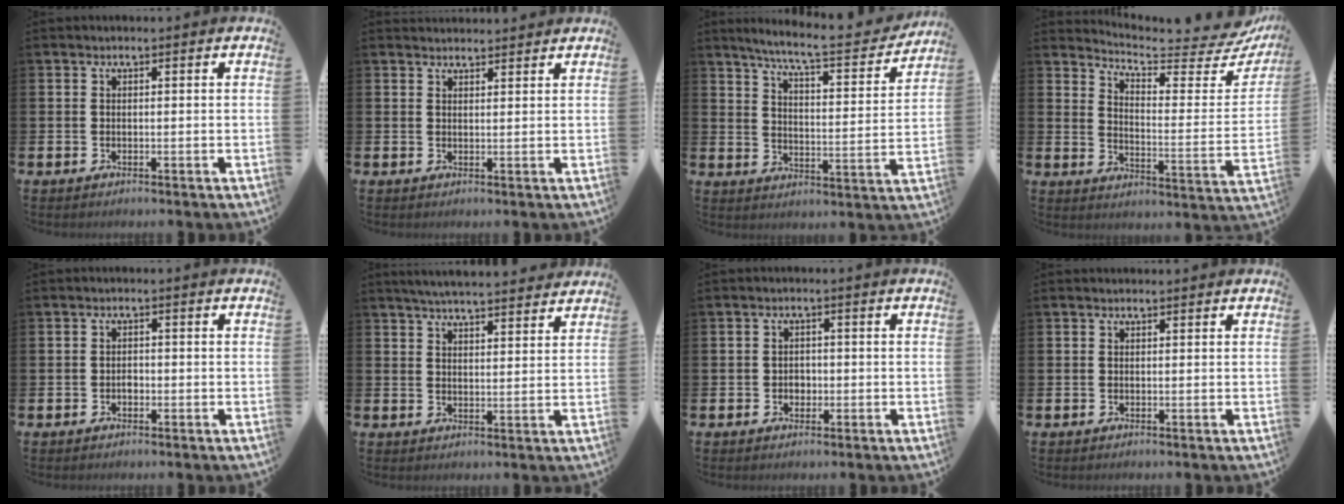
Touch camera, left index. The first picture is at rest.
{"total": 2.0, "force": [1.9, 0.4, -0.2], "torque": [0.007, -0.010, 0.034]}
{"total": 7.7, "force": [6.9, 0.6, 3.3], "torque": [-0.077, -0.050, 0.114]}
{"total": 5.5, "force": [5.1, 0.9, 1.8], "torque": [-0.050, -0.052, 0.078]}
{"total": 1.0, "force": [-0.4, 0.8, 0.5], "torque": [-0.007, 0.001, -0.008]}
{"total": 4.9, "force": [4.8, 0.1, 0.9], "torque": [-0.029, -0.024, 0.086]}
{"total": 1.7, "force": [-0.3, 1.5, 0.8], "torque": [-0.004, 0.003, -0.010]}
{"total": 0.0}